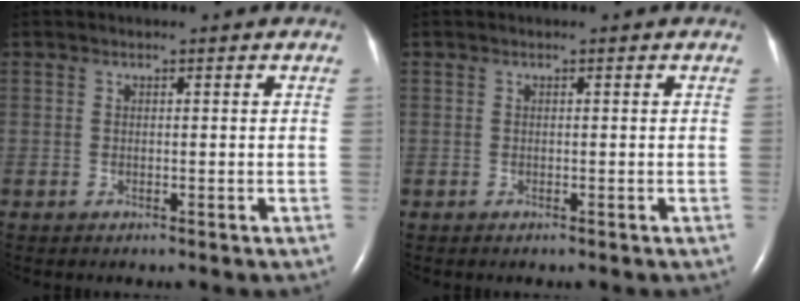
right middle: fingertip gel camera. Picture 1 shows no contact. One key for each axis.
{"total": 0.0}